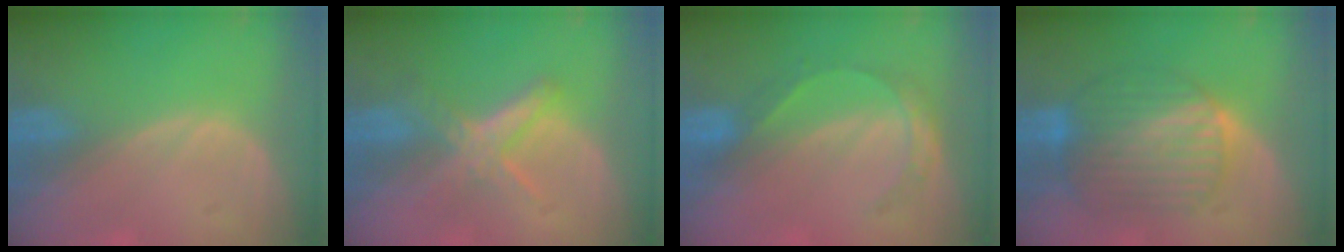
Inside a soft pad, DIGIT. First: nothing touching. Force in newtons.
{"total": 6.0, "press": 5.4, "slide": 2.5}
{"total": 4.6, "press": 4.2, "slide": 1.9}
{"total": 9.5, "press": 9.4, "slide": 0.9}